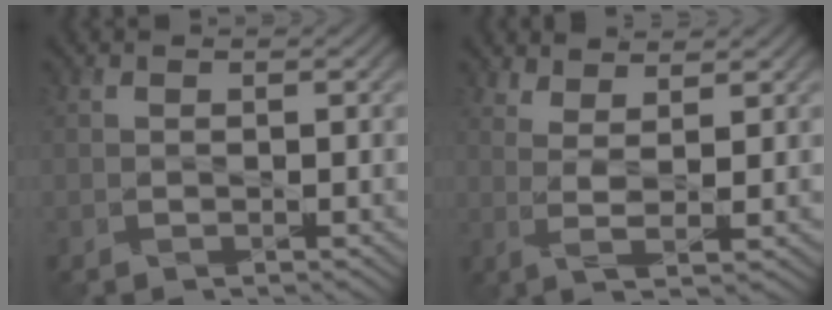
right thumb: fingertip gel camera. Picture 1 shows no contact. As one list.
[{"total": 3.7, "force": [2.5, 0.1, 2.7], "torque": [-0.052, -0.008, 0.051]}]